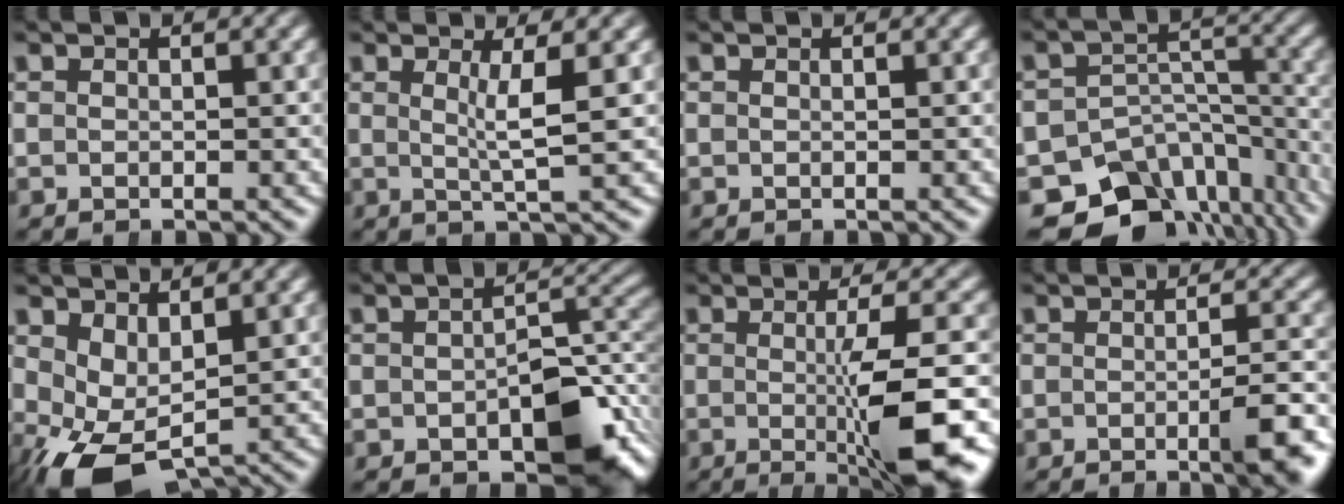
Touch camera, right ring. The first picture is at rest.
{"total": 2.8, "force": [0.9, -1.2, 2.3], "torque": [-0.033, -0.008, 0.022]}
{"total": 0.0}
{"total": 14.0, "force": [-9.3, 8.5, 6.1], "torque": [-0.074, -0.049, -0.129]}
{"total": 5.8, "force": [-2.4, 3.5, 4.0], "torque": [-0.091, -0.037, -0.022]}
{"total": 8.0, "force": [-2.8, 4.3, 6.2], "torque": [-0.053, -0.005, -0.034]}
{"total": 8.1, "force": [-1.5, 0.4, 7.9], "torque": [-0.101, -0.010, -0.014]}
{"total": 4.1, "force": [-1.6, 0.2, 3.7], "torque": [-0.035, 0.002, -0.030]}